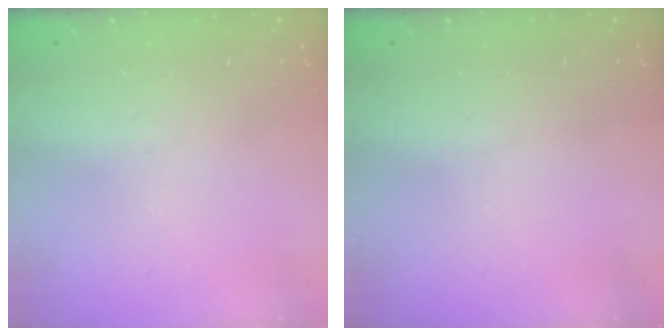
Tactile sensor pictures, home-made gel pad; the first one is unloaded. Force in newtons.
{"total": 0.0}